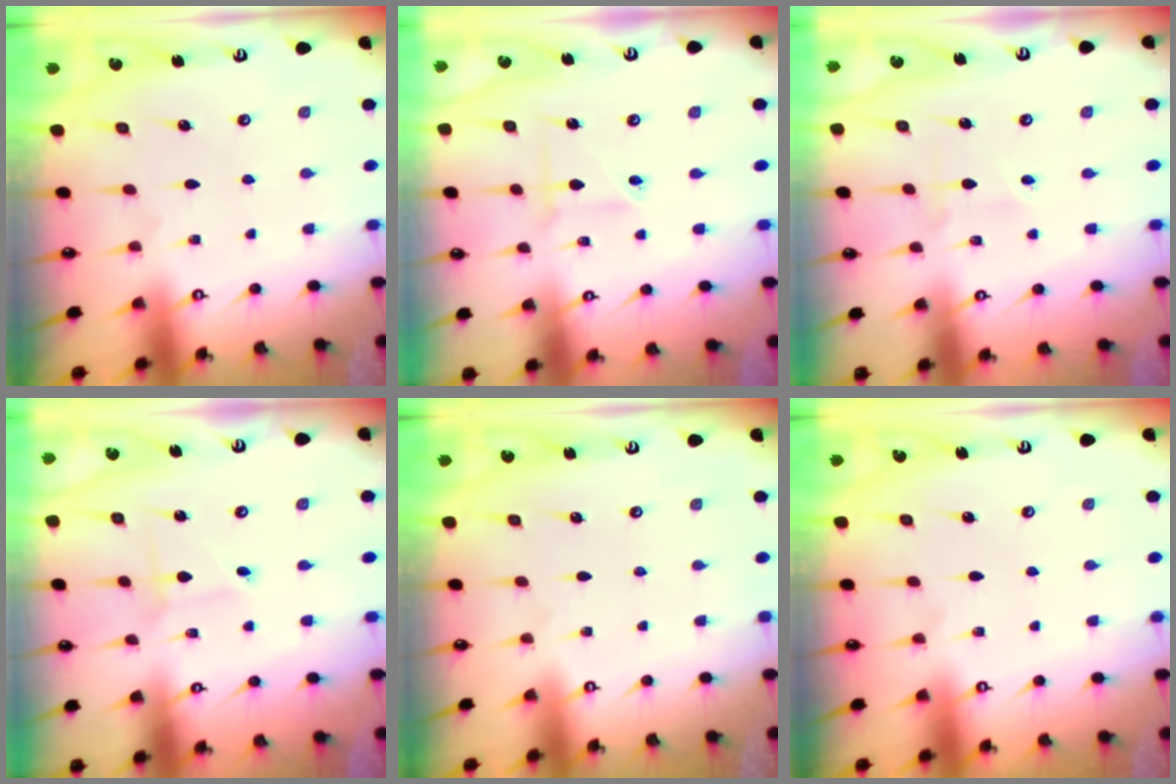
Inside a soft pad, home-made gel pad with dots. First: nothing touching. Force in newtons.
{"total": 2.8, "press": 2.7, "slide": 0.6}
{"total": 2.3, "press": 2.0, "slide": 1.0}
{"total": 0.8, "press": 0.8, "slide": 0.0}
{"total": 0.0}
{"total": 0.0}